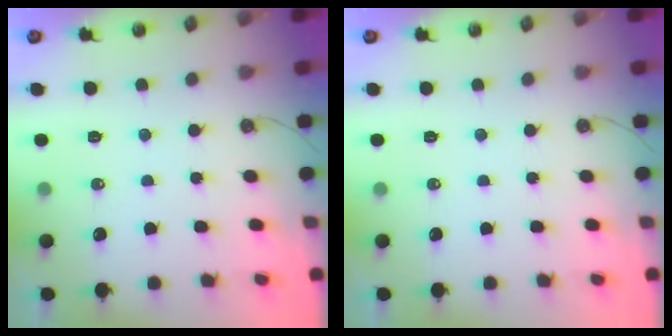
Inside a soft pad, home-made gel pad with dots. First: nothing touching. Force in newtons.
{"total": 0.0}